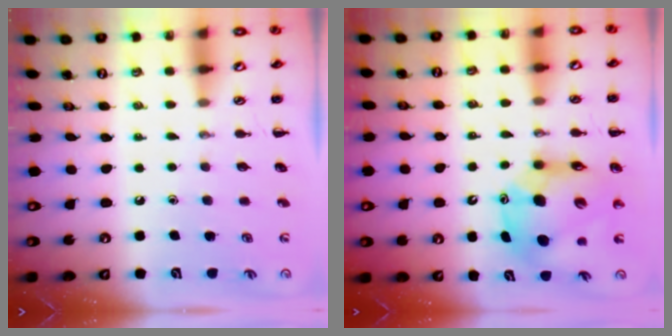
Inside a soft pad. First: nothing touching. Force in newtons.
{"total": 13.1, "press": 12.5, "slide": 3.8}